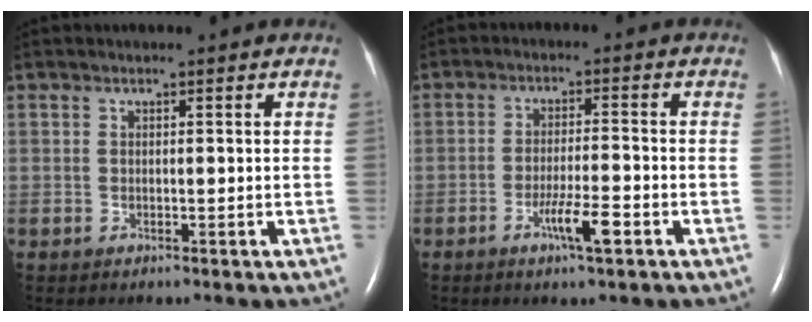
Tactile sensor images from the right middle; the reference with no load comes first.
{"total": 5.0, "force": [-2.6, 0.2, 4.3], "torque": [-0.081, -0.005, -0.047]}